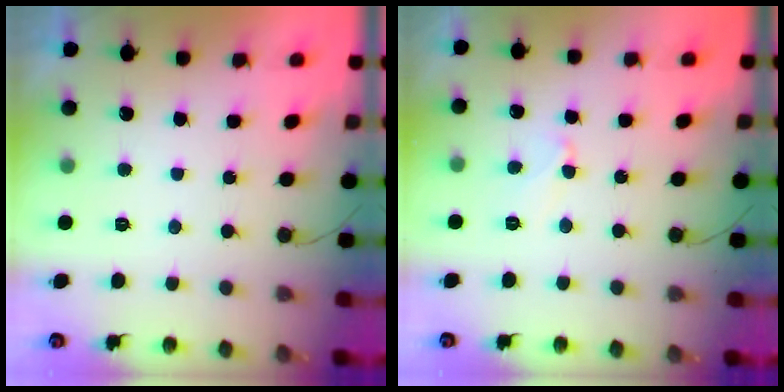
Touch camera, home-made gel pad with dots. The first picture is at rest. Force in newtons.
{"total": 5.1, "press": 5.1, "slide": 0.6}